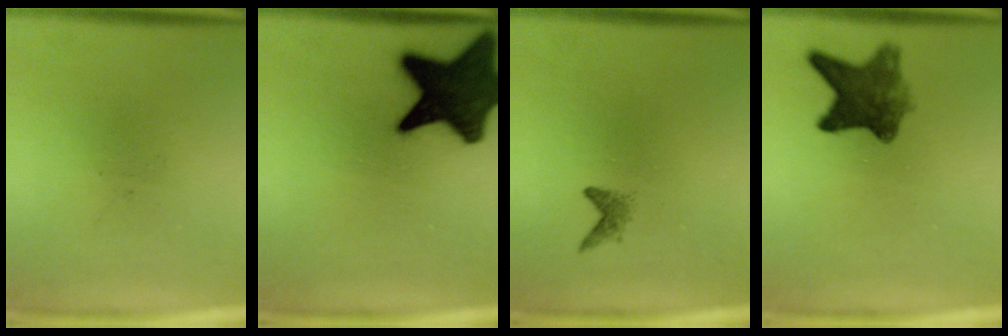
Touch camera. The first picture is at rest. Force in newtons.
{"total": 17.2}
{"total": 1.2}
{"total": 7.3}